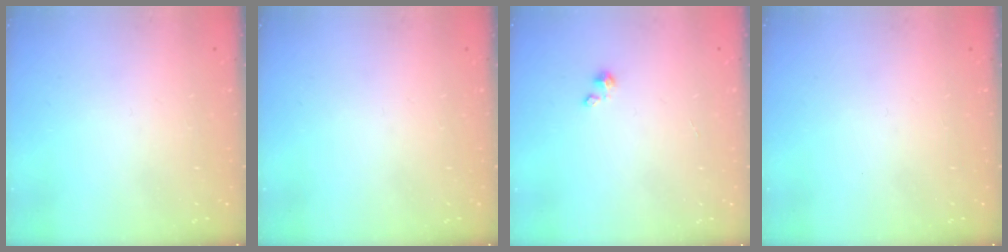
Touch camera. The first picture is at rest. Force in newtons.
{"total": 0.0}
{"total": 1.4, "press": 1.3, "slide": 0.3}
{"total": 0.0}